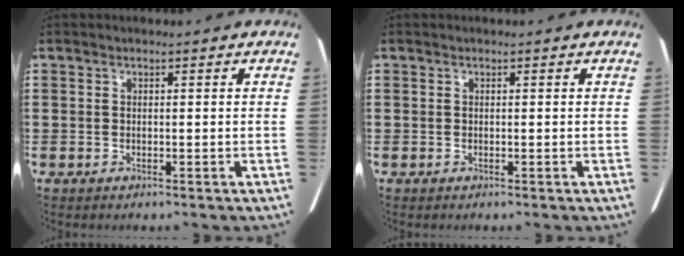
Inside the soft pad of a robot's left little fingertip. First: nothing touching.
{"total": 0.0}